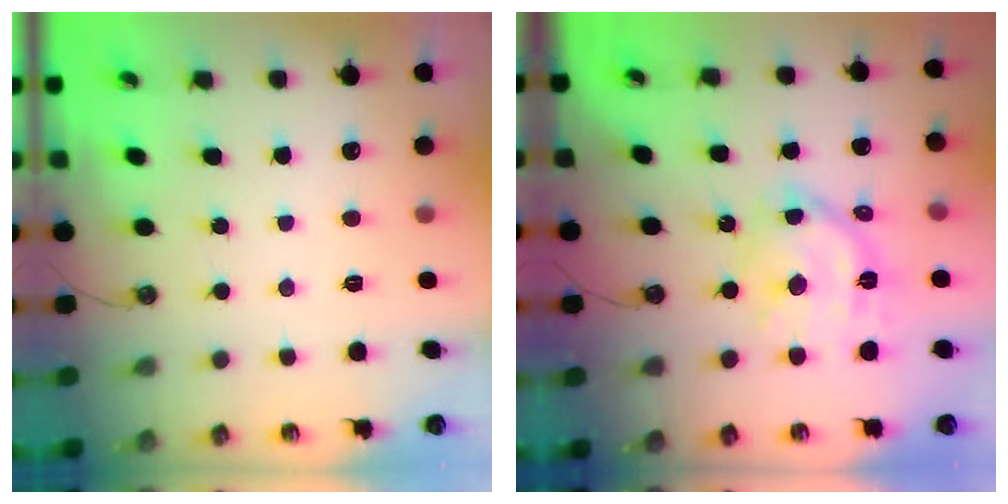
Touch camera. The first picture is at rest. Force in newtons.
{"total": 14.7, "press": 14.6, "slide": 1.3}